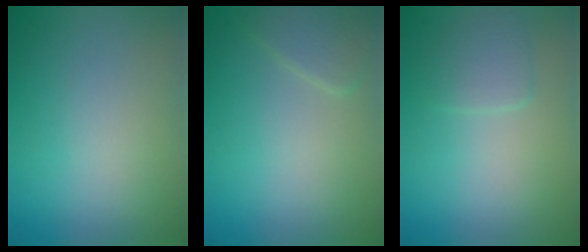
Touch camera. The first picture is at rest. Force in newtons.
{"total": 1.8, "press": 1.8, "slide": 0.1}
{"total": 1.6, "press": 1.6, "slide": 0.3}